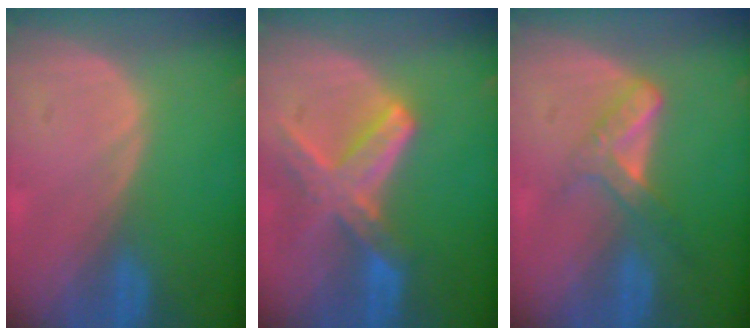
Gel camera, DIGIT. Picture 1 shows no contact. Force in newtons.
{"total": 8.2, "press": 7.3, "slide": 3.9}
{"total": 5.4, "press": 4.7, "slide": 2.7}